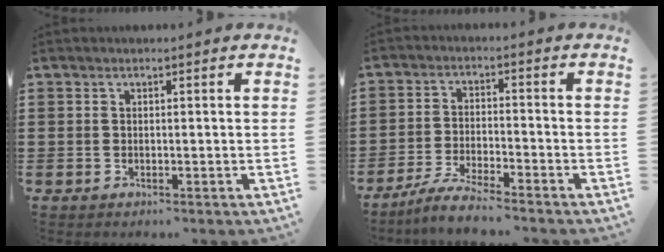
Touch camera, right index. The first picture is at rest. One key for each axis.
{"total": 4.8, "fx": -4.5, "fy": -0.1, "fz": 1.7, "tx": -0.044, "ty": -0.006, "tz": -0.089}